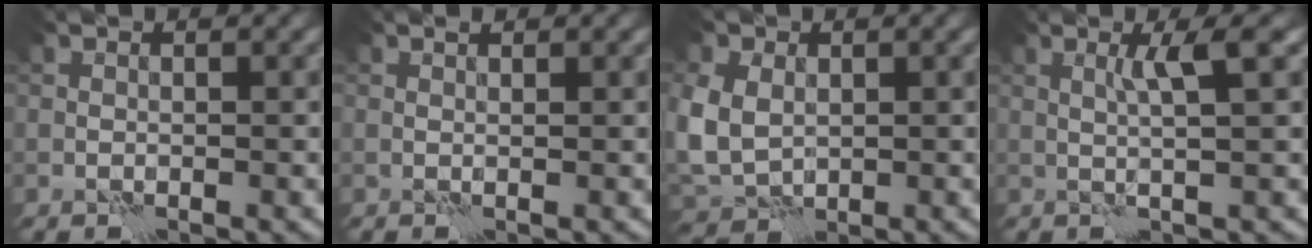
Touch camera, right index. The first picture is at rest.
{"total": 0.6, "force": [0.5, 0.1, 0.3], "torque": [-0.007, 0.003, 0.008]}
{"total": 7.0, "force": [0.4, 5.5, 4.3], "torque": [-0.122, -0.001, 0.011]}
{"total": 2.9, "force": [1.0, 0.2, 2.7], "torque": [-0.044, 0.006, 0.016]}